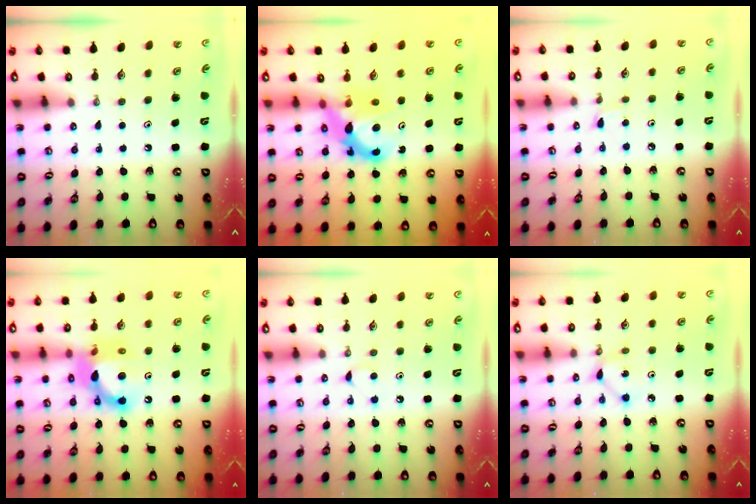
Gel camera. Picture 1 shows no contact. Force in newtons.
{"total": 8.5, "press": 8.5, "slide": 0.6}
{"total": 2.8, "press": 2.8, "slide": 0.4}
{"total": 13.0, "press": 12.9, "slide": 1.2}
{"total": 3.9, "press": 3.9, "slide": 0.6}
{"total": 2.1, "press": 2.1, "slide": 0.1}